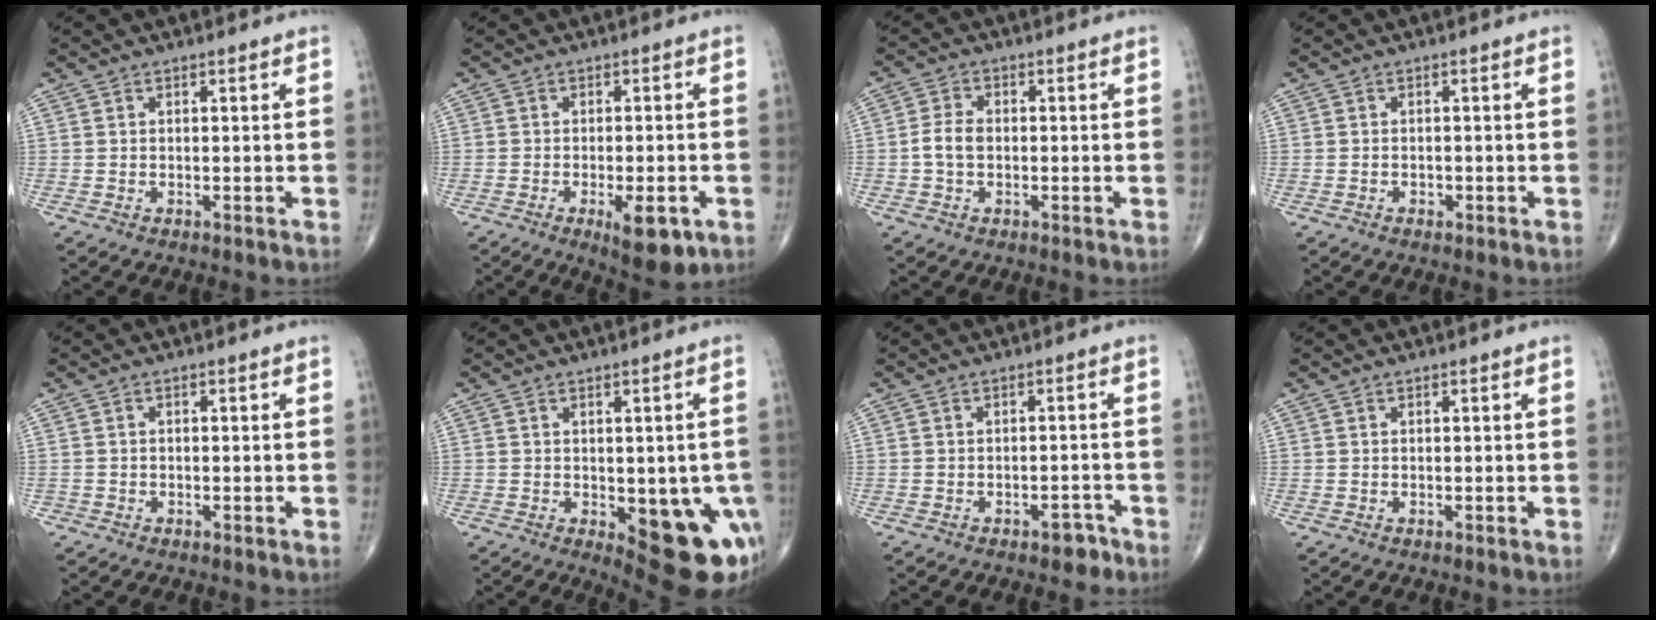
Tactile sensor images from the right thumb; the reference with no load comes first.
{"total": 7.8, "force": [-3.2, 2.7, 6.6], "torque": [-0.090, -0.003, -0.038]}
{"total": 3.9, "force": [-0.5, 2.7, 2.9], "torque": [-0.059, 0.012, -0.013]}
{"total": 1.0, "force": [-0.5, 0.7, 0.5], "torque": [-0.006, 0.003, -0.006]}
{"total": 0.8, "force": [-0.4, 0.7, 0.0], "torque": [0.008, 0.004, -0.012]}
{"total": 15.0, "force": [-4.9, 6.6, 12.6], "torque": [-0.106, 0.000, -0.043]}
{"total": 3.0, "force": [-2.0, 1.5, 1.5], "torque": [-0.007, 0.014, -0.025]}
{"total": 0.0}